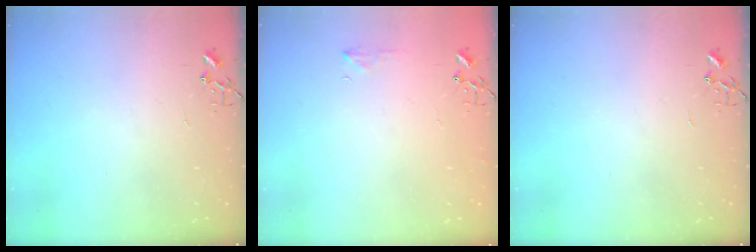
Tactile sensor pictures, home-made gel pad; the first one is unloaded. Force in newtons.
{"total": 6.4, "press": 6.3, "slide": 0.7}
{"total": 0.0}